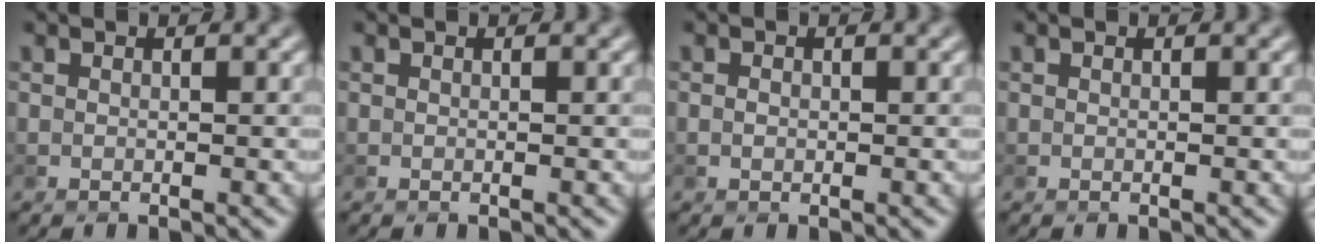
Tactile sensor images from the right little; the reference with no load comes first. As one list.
[{"total": 0.0}, {"total": 0.7, "force": [-0.1, 0.6, 0.4], "torque": [-0.006, 0.000, -0.003]}, {"total": 0.0}]